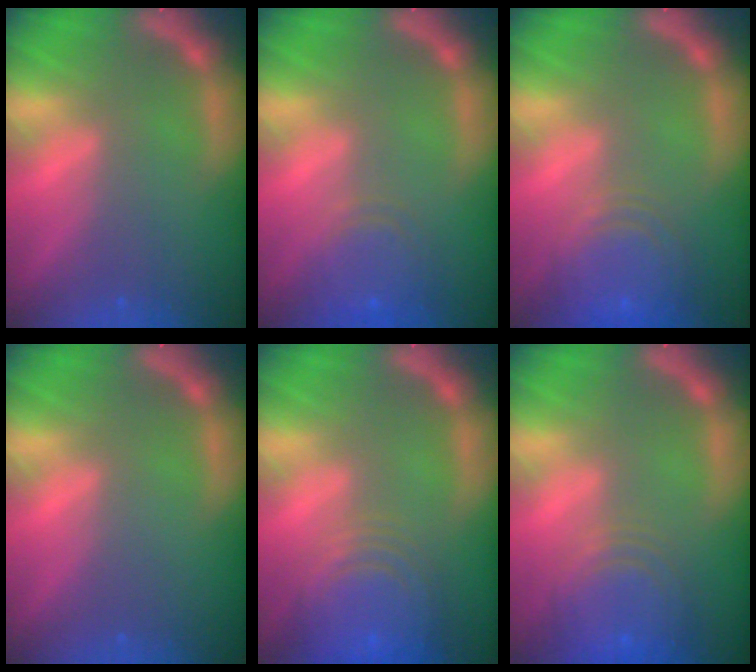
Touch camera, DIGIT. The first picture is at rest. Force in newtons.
{"total": 5.1}
{"total": 8.0}
{"total": 0.0}
{"total": 10.0}
{"total": 8.5}